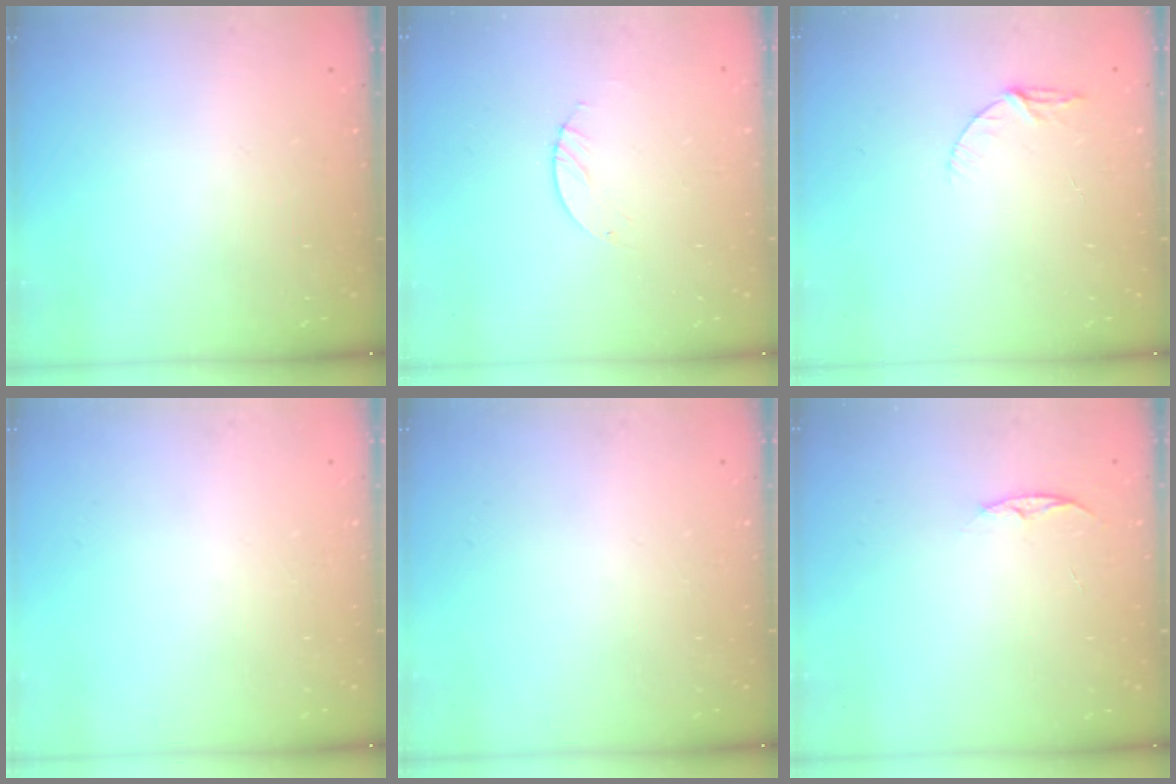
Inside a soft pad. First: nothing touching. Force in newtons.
{"total": 0.9, "press": 0.8, "slide": 0.2}
{"total": 5.2, "press": 5.1, "slide": 0.6}
{"total": 0.0}
{"total": 0.0}
{"total": 4.5, "press": 4.5, "slide": 0.6}